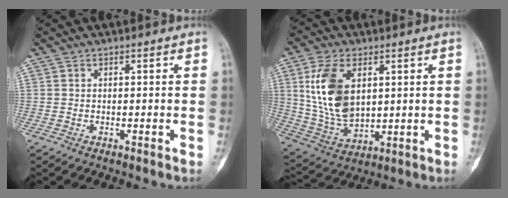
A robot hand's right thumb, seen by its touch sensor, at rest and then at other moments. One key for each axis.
{"total": 15.2, "fx": 3.9, "fy": 9.0, "fz": 11.6, "tx": -0.220, "ty": -0.015, "tz": 0.089}